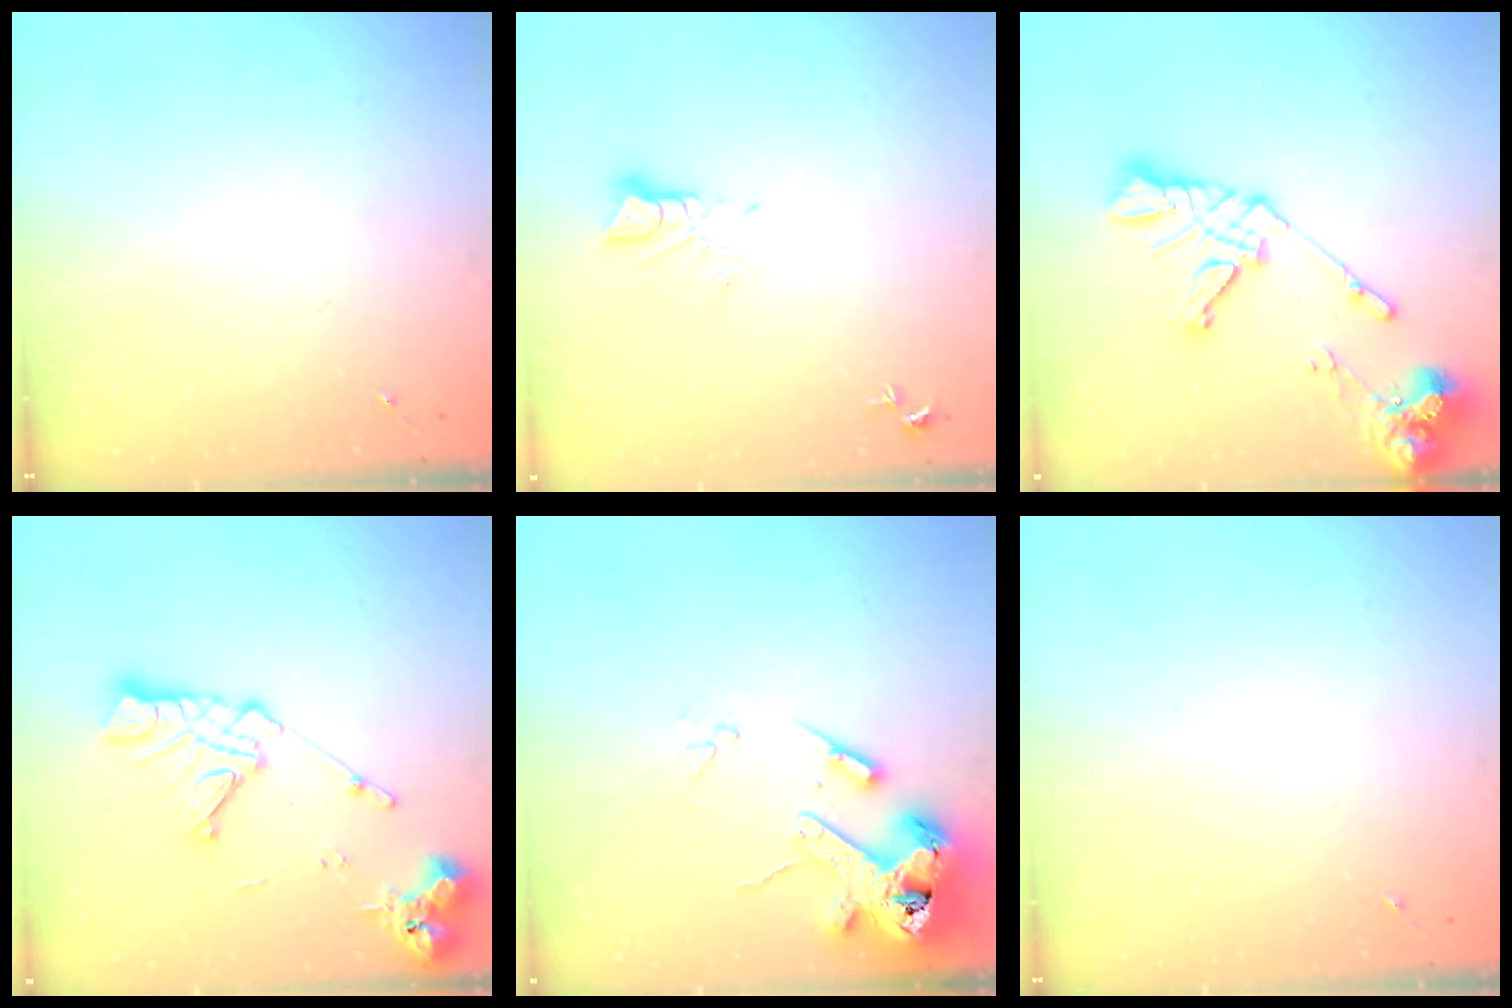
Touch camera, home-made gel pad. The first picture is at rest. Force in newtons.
{"total": 3.8, "press": 3.8, "slide": 0.4}
{"total": 17.0, "press": 16.9, "slide": 2.2}
{"total": 15.5, "press": 15.4, "slide": 1.9}
{"total": 15.6, "press": 15.4, "slide": 2.3}
{"total": 0.0}